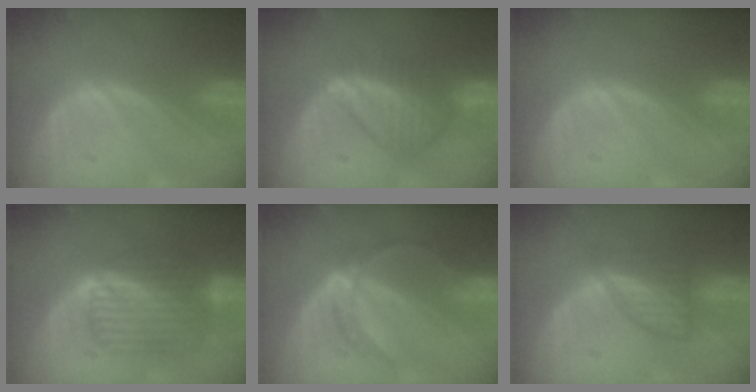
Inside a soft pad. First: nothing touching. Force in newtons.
{"total": 6.7, "press": 6.6, "slide": 1.3}
{"total": 0.0}
{"total": 7.9, "press": 7.9, "slide": 0.2}
{"total": 5.0, "press": 5.0, "slide": 0.8}
{"total": 6.1, "press": 5.6, "slide": 2.4}